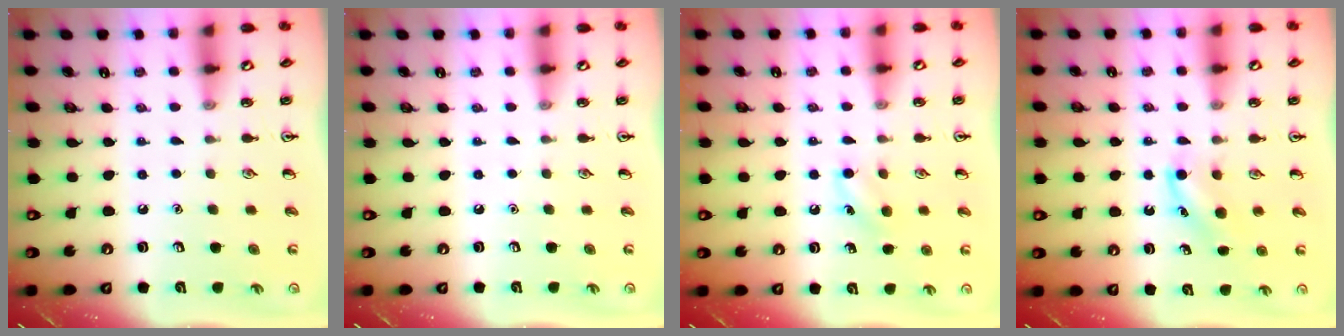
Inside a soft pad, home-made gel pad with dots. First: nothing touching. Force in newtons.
{"total": 0.0}
{"total": 6.0, "press": 5.7, "slide": 1.7}
{"total": 4.6, "press": 4.4, "slide": 1.3}